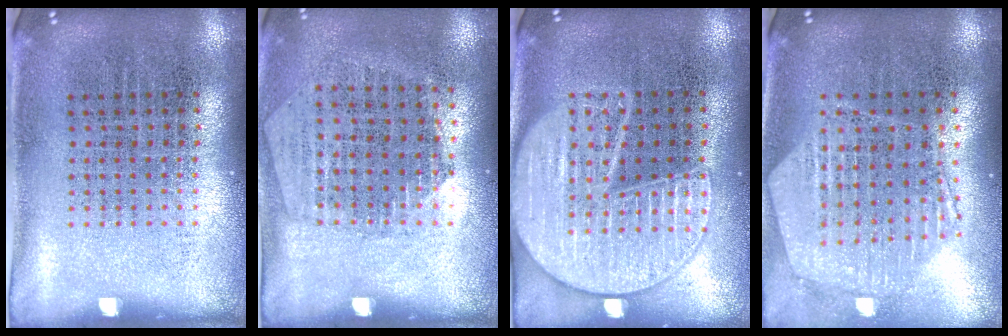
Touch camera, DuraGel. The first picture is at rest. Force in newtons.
{"total": 1.2, "press": 1.1, "slide": 0.5}
{"total": 2.7, "press": 2.7, "slide": 0.2}
{"total": 1.3, "press": 1.2, "slide": 0.4}